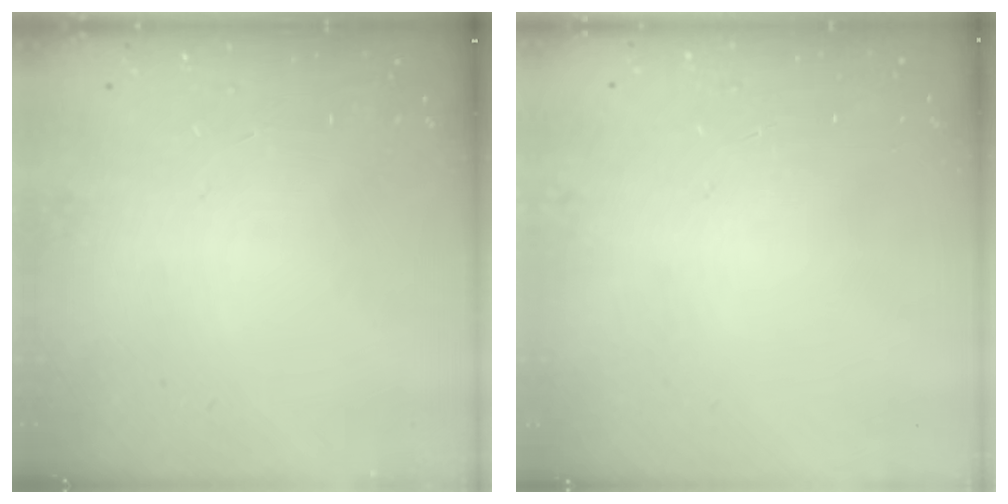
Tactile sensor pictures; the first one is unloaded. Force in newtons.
{"total": 0.0}